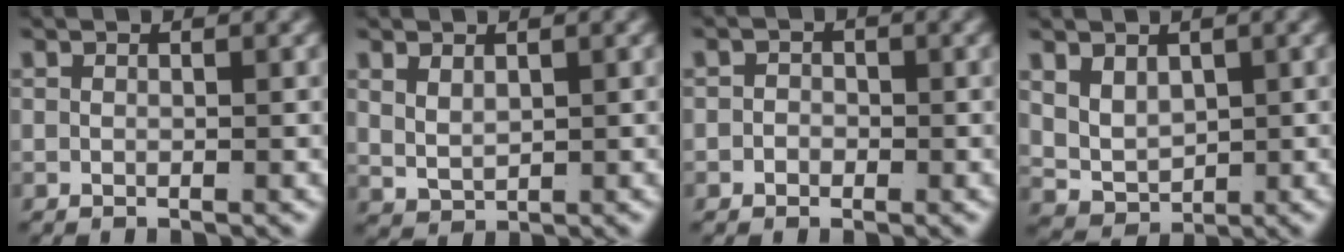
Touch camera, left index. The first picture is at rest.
{"total": 2.2, "force": [0.9, 1.6, 1.3], "torque": [-0.036, -0.013, 0.033]}
{"total": 1.5, "force": [-0.9, 1.2, 0.1], "torque": [0.008, -0.007, -0.016]}
{"total": 6.3, "force": [0.6, 5.5, 3.1], "torque": [-0.083, -0.029, 0.019]}